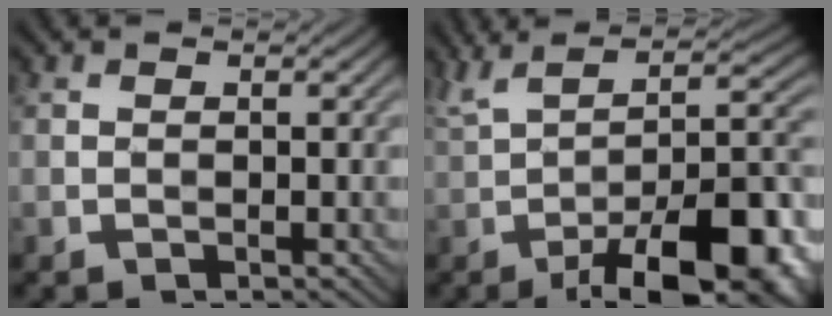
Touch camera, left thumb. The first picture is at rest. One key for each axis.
{"total": 16.9, "fx": -3.7, "fy": 5.7, "fz": 15.5, "tx": -0.227, "ty": 0.008, "tz": -0.045}